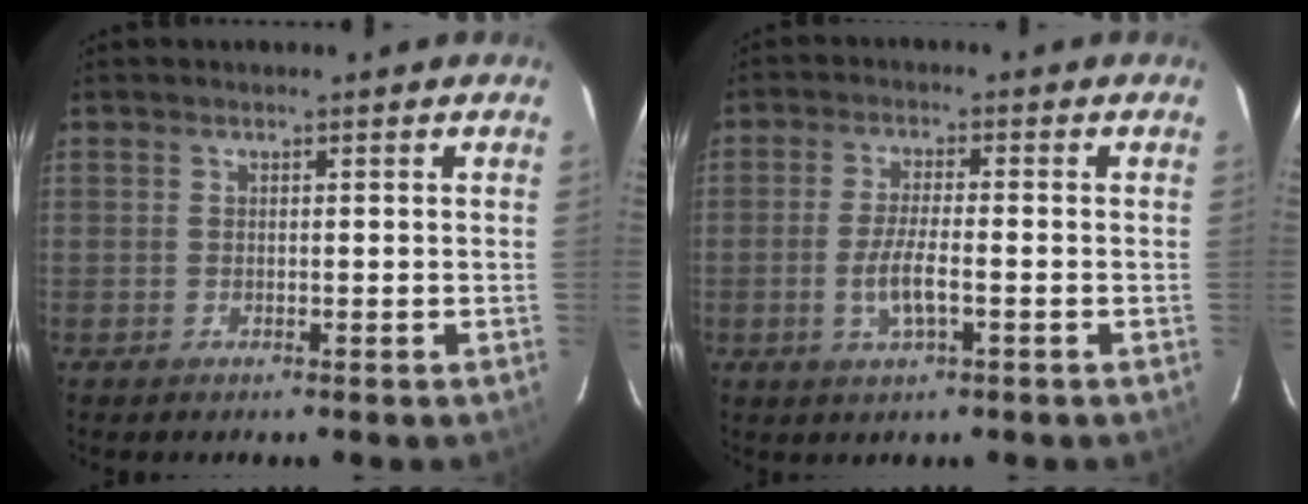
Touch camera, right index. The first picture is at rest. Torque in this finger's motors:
{"motor_torque": [0.09, -0.22, 0.09, 0.07]}